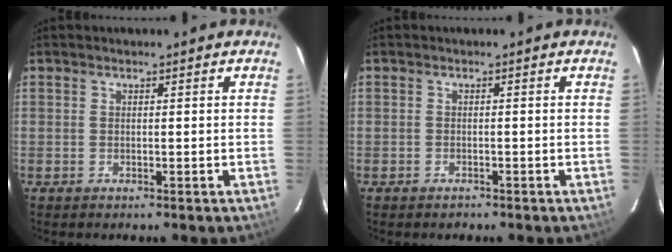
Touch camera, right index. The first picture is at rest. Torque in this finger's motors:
{"motor_torque": [0.04, 0.02, 0.04, 0.01]}